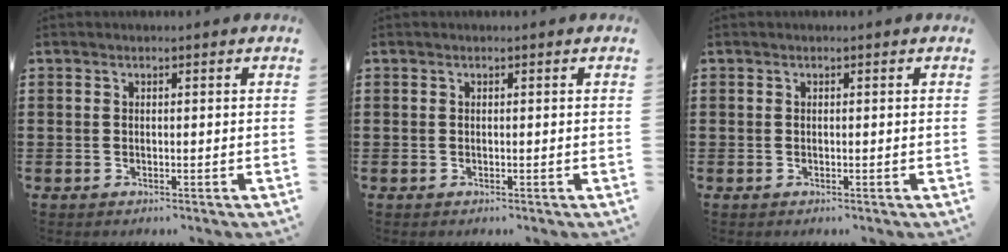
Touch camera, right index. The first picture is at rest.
{"total": 0.0}
{"total": 0.0}